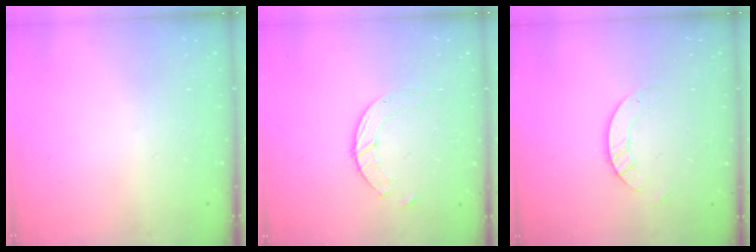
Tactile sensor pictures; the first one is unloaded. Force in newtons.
{"total": 5.1, "press": 5.1, "slide": 0.6}
{"total": 3.6, "press": 3.6, "slide": 0.4}